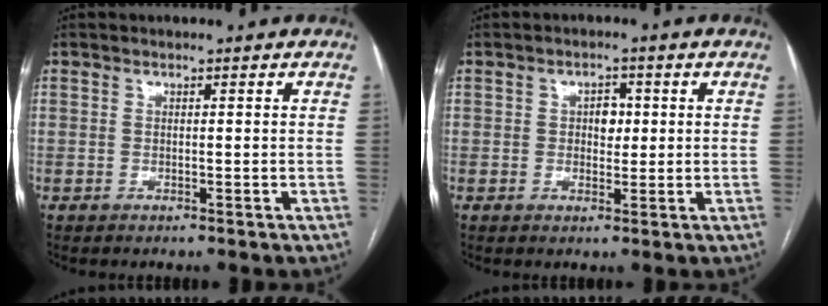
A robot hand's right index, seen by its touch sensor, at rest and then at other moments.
{"total": 2.8, "force": [0.4, 1.9, 2.1], "torque": [-0.027, 0.006, 0.006]}